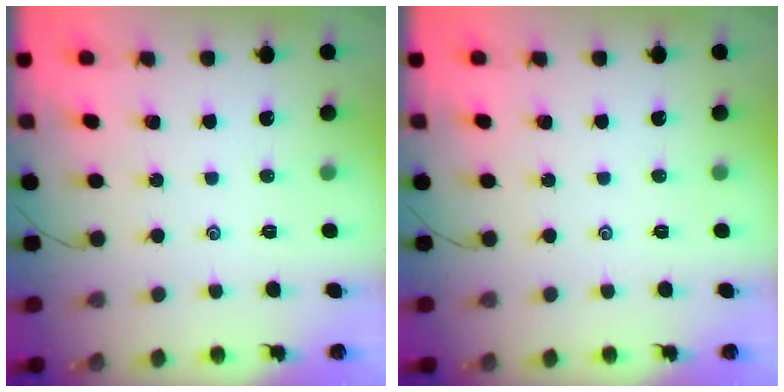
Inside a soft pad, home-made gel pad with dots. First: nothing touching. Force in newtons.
{"total": 0.0}